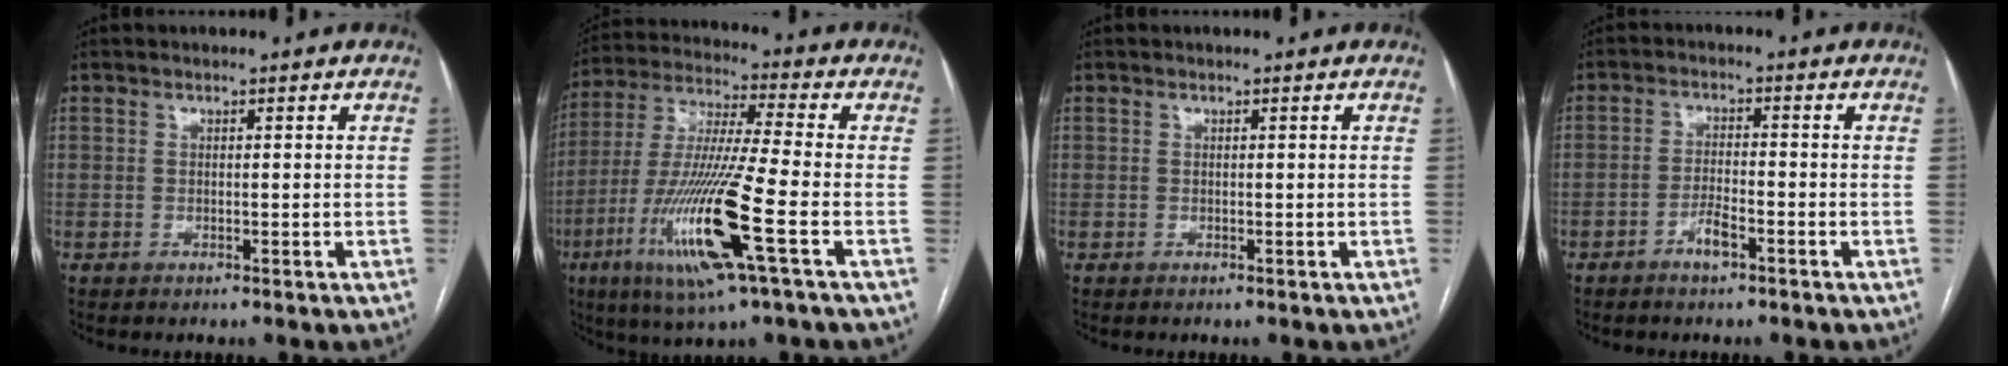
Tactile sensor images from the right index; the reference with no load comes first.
{"total": 17.4, "force": [-6.3, 0.1, 16.2], "torque": [-0.341, -0.026, -0.120]}
{"total": 0.0}
{"total": 3.3, "force": [-2.1, 0.7, 2.4], "torque": [-0.044, 0.002, -0.039]}